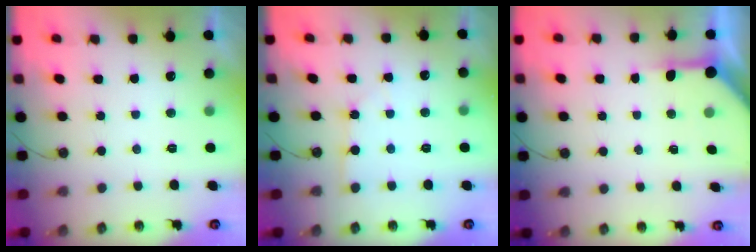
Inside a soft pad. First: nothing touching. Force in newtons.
{"total": 2.1, "press": 2.1, "slide": 0.2}
{"total": 4.6, "press": 4.6, "slide": 0.4}